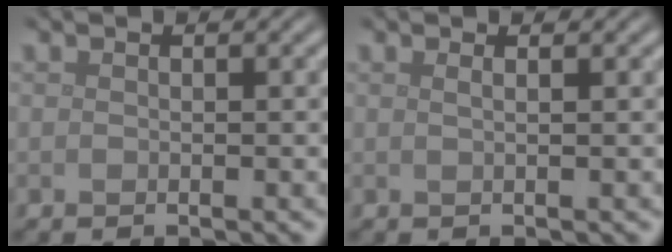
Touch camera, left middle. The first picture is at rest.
{"total": 1.4, "force": [0.6, 0.6, 1.0], "torque": [-0.004, -0.002, -0.004]}